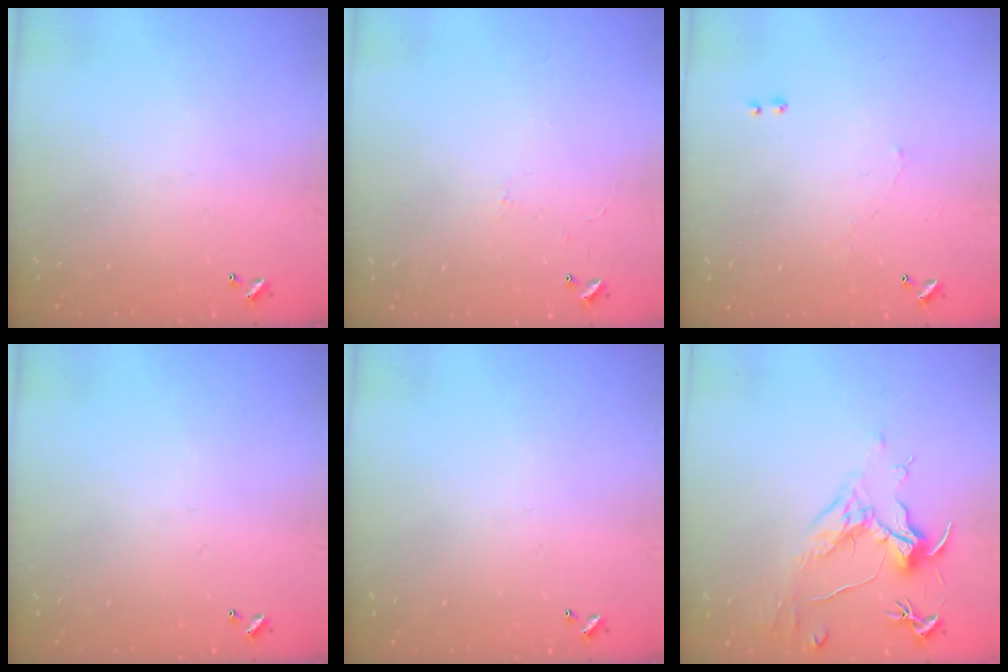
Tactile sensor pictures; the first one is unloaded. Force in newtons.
{"total": 1.8, "press": 1.7, "slide": 0.4}
{"total": 1.2, "press": 1.0, "slide": 0.6}
{"total": 0.0}
{"total": 0.0}
{"total": 1.5, "press": 1.3, "slide": 0.8}